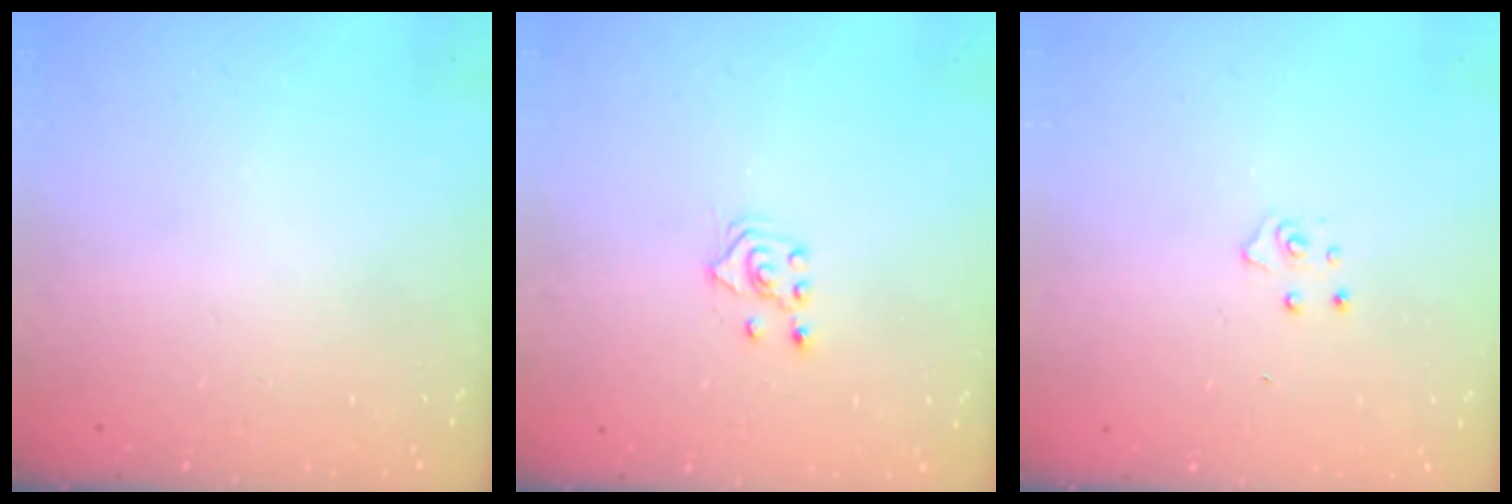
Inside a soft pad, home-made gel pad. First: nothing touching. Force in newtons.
{"total": 3.5, "press": 3.4, "slide": 0.8}
{"total": 3.9, "press": 3.9, "slide": 0.3}